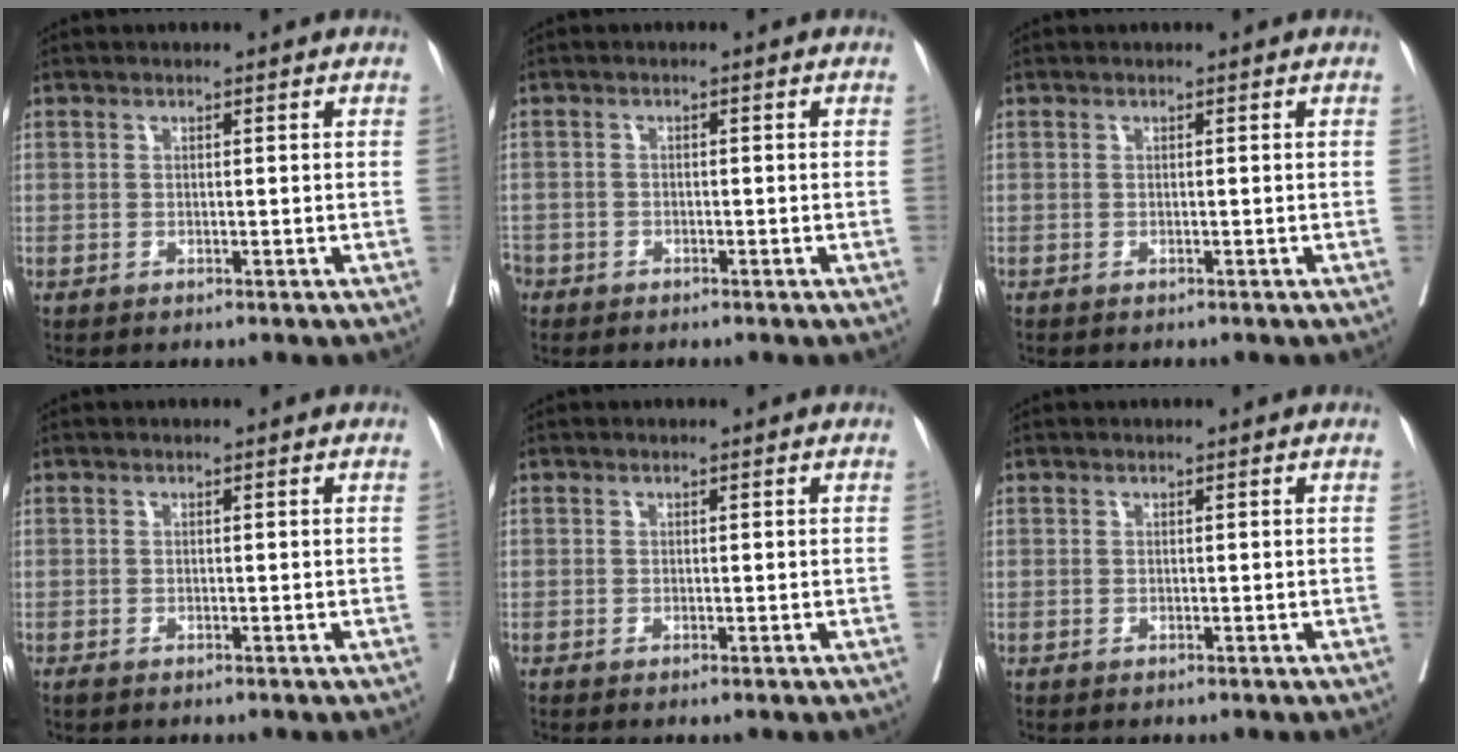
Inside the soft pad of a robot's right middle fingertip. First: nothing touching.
{"total": 4.1, "force": [-3.0, 2.6, 0.8], "torque": [-0.026, 0.001, -0.060]}
{"total": 1.7, "force": [-1.5, 0.5, 0.6], "torque": [-0.014, -0.003, -0.019]}
{"total": 0.0}
{"total": 0.0}
{"total": 0.0}